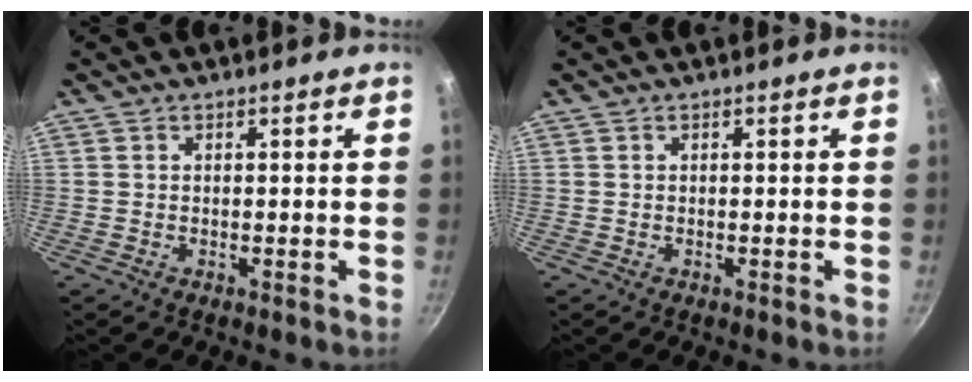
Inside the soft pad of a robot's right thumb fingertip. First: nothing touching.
{"total": 0.0}